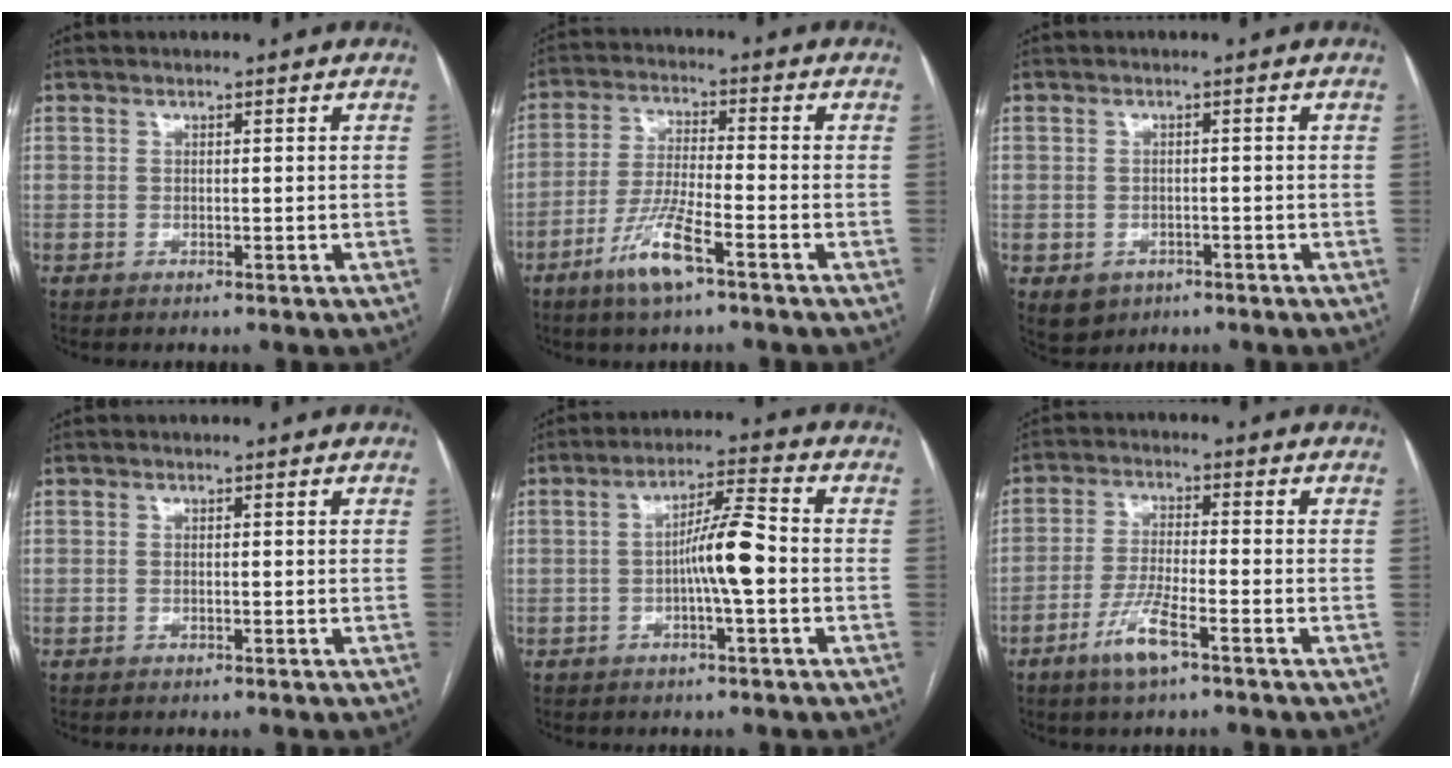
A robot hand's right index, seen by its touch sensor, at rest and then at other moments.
{"total": 8.2, "force": [-4.8, 0.6, 6.6], "torque": [-0.137, -0.010, -0.092]}
{"total": 4.0, "force": [-1.9, 3.4, 1.0], "torque": [-0.012, 0.002, -0.020]}
{"total": 0.0}
{"total": 7.0, "force": [-1.2, 0.3, 6.9], "torque": [-0.122, 0.014, -0.022]}
{"total": 6.4, "force": [-3.8, 0.6, 5.1], "torque": [-0.107, -0.007, -0.074]}